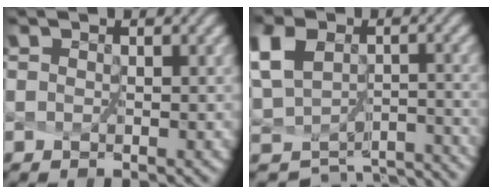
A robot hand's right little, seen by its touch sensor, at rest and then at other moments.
{"total": 7.2, "force": [-3.3, 5.0, 4.0], "torque": [-0.077, -0.021, -0.021]}